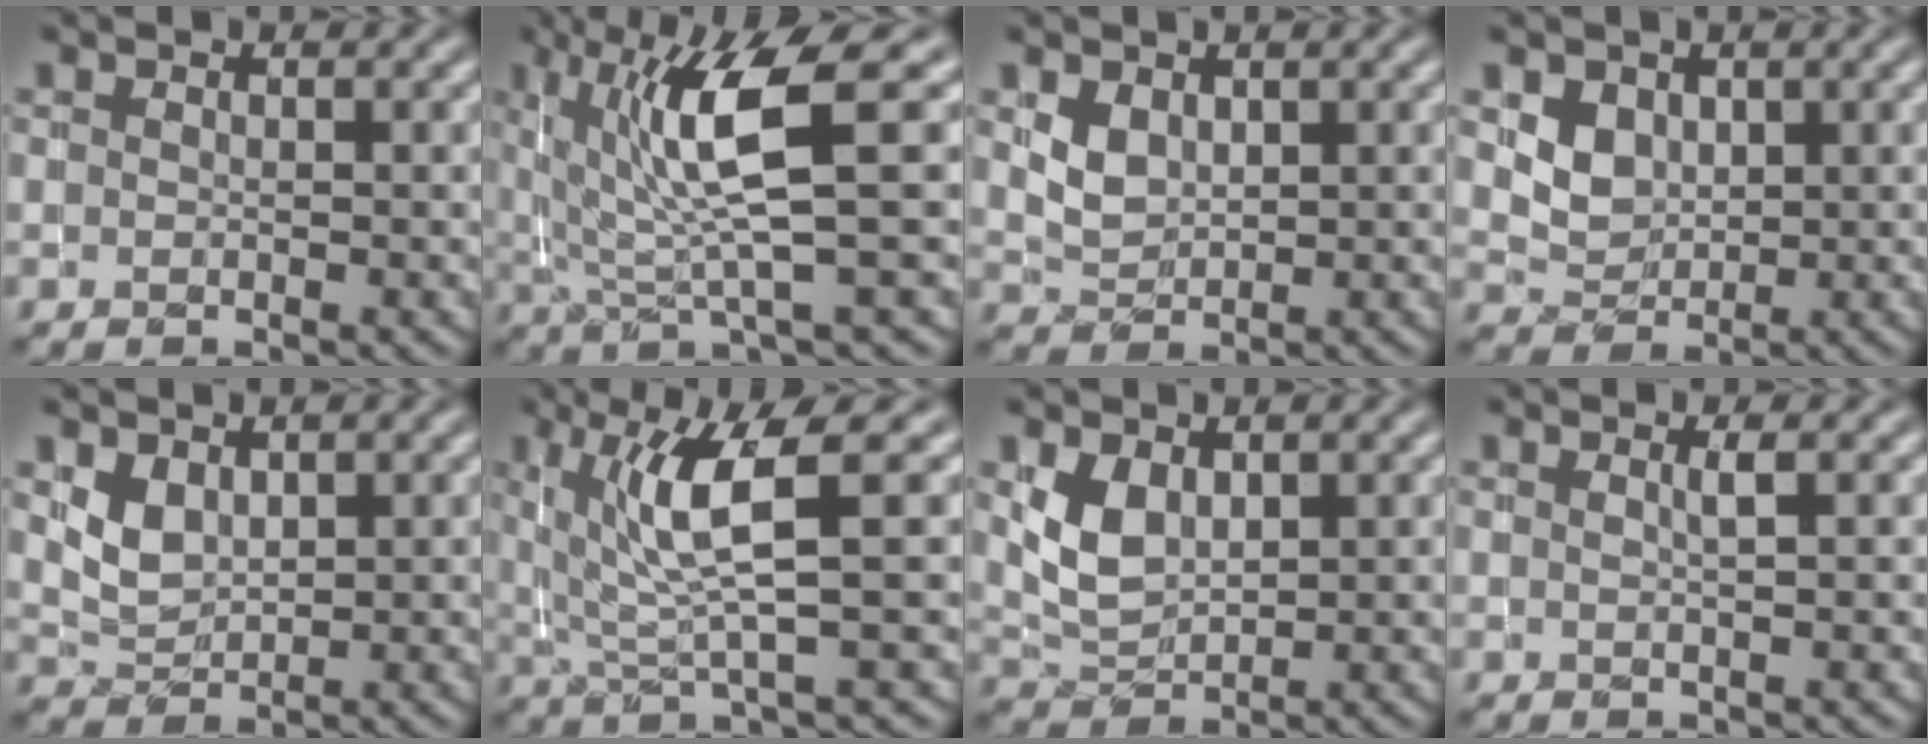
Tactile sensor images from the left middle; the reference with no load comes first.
{"total": 7.3, "force": [1.8, 1.3, 6.9], "torque": [-0.122, -0.007, 0.032]}
{"total": 2.0, "force": [0.8, 1.5, 1.1], "torque": [-0.029, -0.004, 0.022]}
{"total": 2.4, "force": [0.8, 2.0, 1.1], "torque": [-0.027, -0.010, 0.017]}
{"total": 2.2, "force": [1.0, 1.5, 1.2], "torque": [-0.030, -0.007, 0.027]}
{"total": 5.9, "force": [1.5, 1.0, 5.6], "torque": [-0.112, -0.004, 0.029]}
{"total": 3.0, "force": [1.0, 1.9, 2.0], "torque": [-0.046, -0.004, 0.027]}
{"total": 0.9, "force": [0.2, 0.2, 0.8], "torque": [-0.008, -0.002, -0.001]}